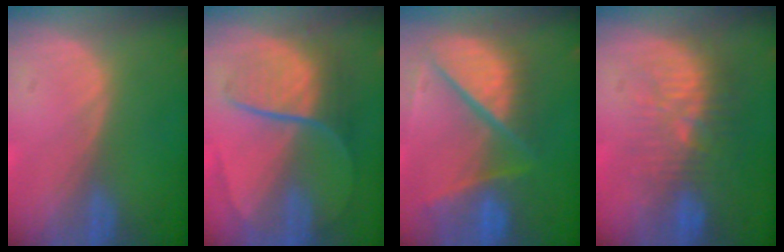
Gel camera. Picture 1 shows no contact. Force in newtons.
{"total": 9.0, "press": 7.5, "slide": 5.0}
{"total": 11.5, "press": 9.6, "slide": 6.4}
{"total": 9.4, "press": 8.9, "slide": 2.9}